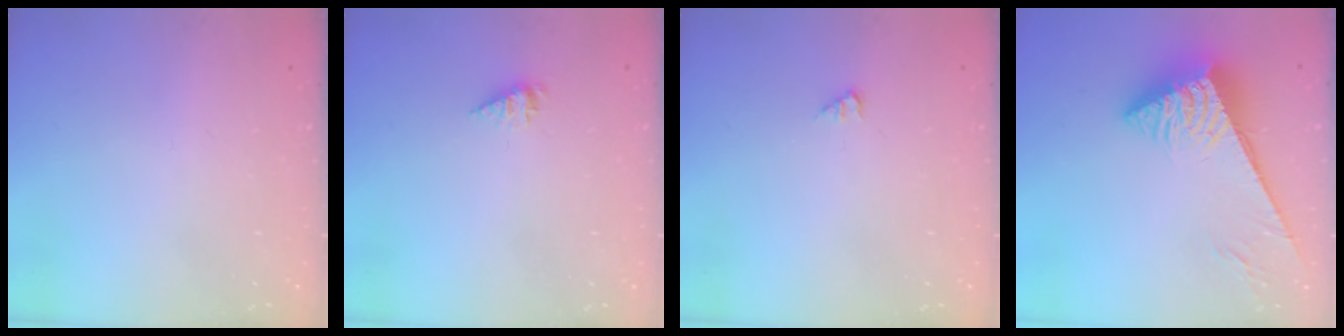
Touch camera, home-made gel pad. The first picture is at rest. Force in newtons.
{"total": 2.3, "press": 2.3, "slide": 0.3}
{"total": 1.2, "press": 1.1, "slide": 0.2}
{"total": 7.9, "press": 7.8, "slide": 0.9}